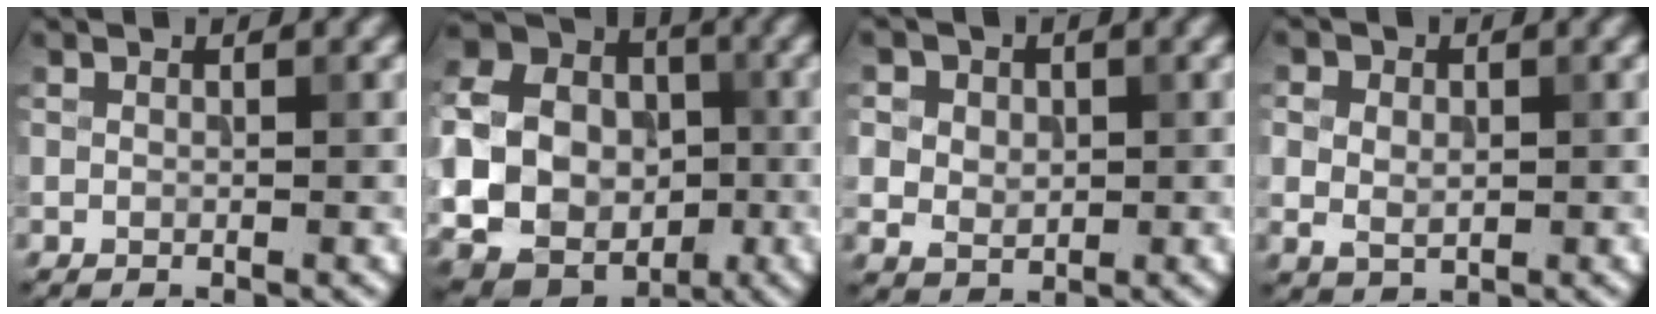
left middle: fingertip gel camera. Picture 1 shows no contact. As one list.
[{"total": 13.8, "force": [-1.6, 12.1, 6.4], "torque": [-0.148, -0.004, -0.037]}, {"total": 4.7, "force": [1.6, 3.8, 2.2], "torque": [-0.043, 0.017, 0.017]}, {"total": 3.1, "force": [0.4, 2.5, 1.9], "torque": [-0.029, 0.007, 0.002]}]